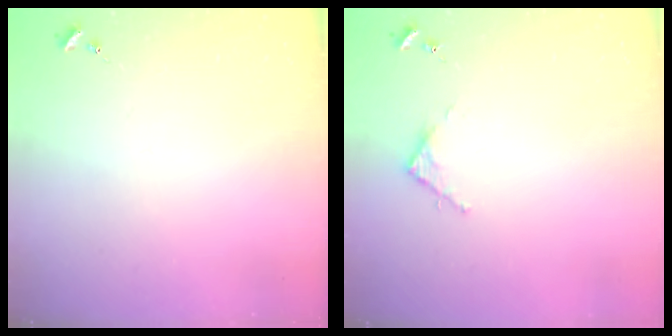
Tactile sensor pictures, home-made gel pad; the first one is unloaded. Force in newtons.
{"total": 2.8, "press": 2.8, "slide": 0.4}